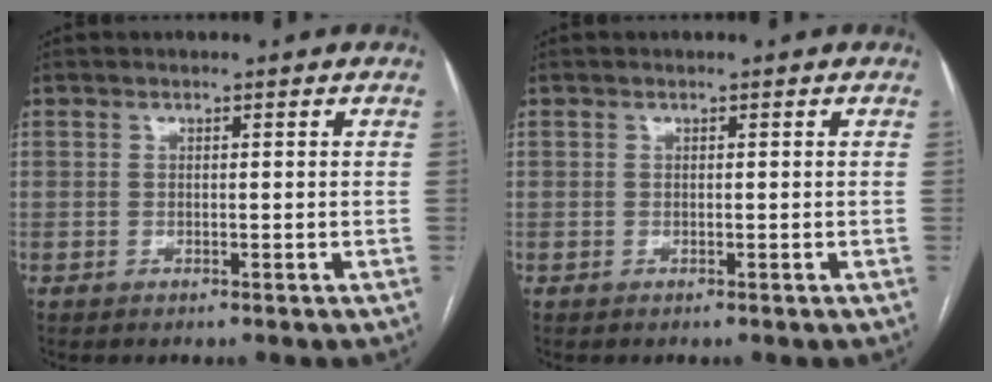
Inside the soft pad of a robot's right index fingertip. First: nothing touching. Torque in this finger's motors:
{"motor_torque": [0.00, 0.00, 0.00, 0.00]}